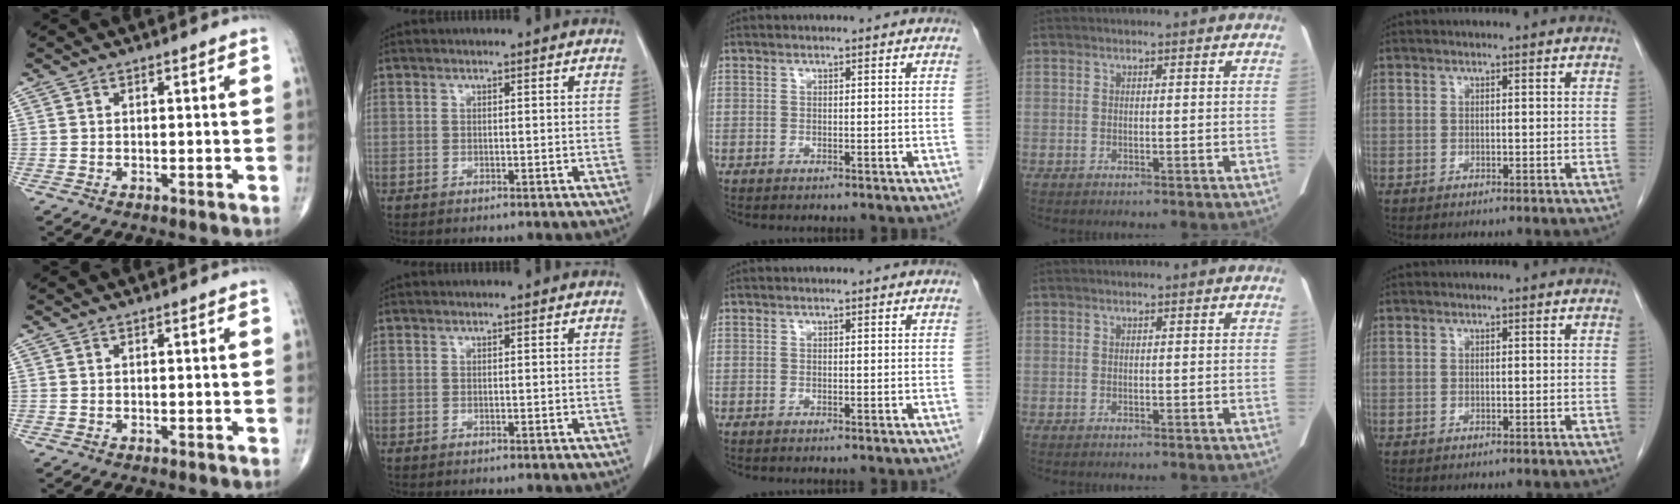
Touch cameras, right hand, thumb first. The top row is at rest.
{}